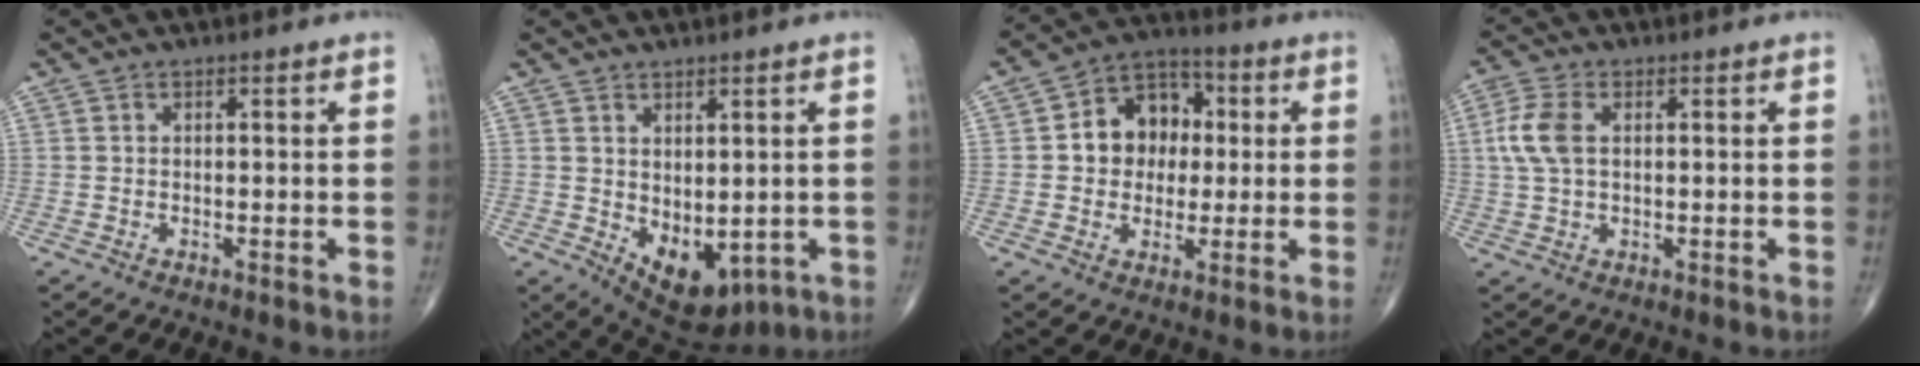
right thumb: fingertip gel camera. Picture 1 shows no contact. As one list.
[{"total": 9.5, "force": [-1.5, 5.3, 7.6], "torque": [-0.087, -0.008, 0.005]}, {"total": 11.2, "force": [1.0, 9.0, 6.6], "torque": [-0.053, 0.022, 0.007]}, {"total": 6.4, "force": [1.1, 3.7, 5.1], "torque": [-0.127, 0.011, 0.019]}]